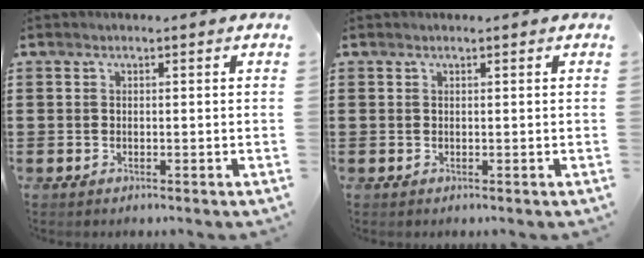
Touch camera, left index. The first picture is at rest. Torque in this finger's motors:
{"motor_torque": [-0.04, 0.14, 0.02, -0.01]}